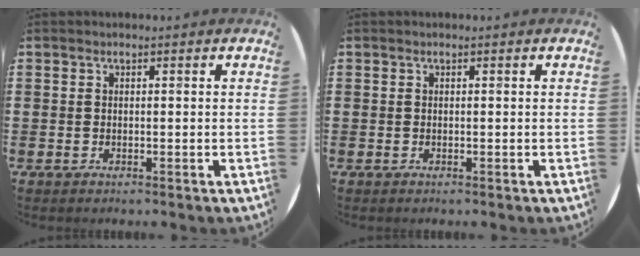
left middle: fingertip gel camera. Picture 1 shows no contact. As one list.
[{"total": 0.0}]